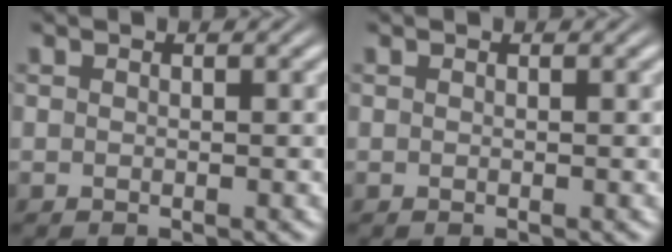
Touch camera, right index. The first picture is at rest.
{"total": 0.0}